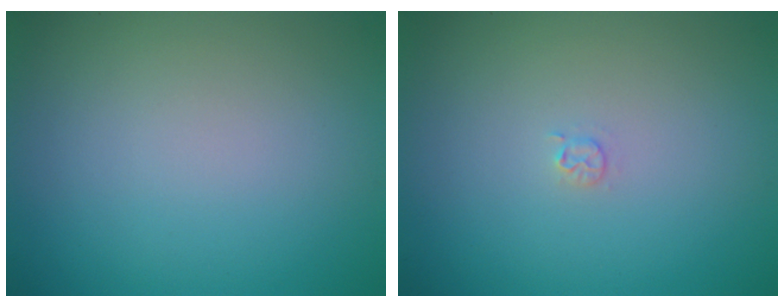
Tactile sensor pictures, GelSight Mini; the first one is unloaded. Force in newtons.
{"total": 0.7, "press": 0.7, "slide": 0.1}